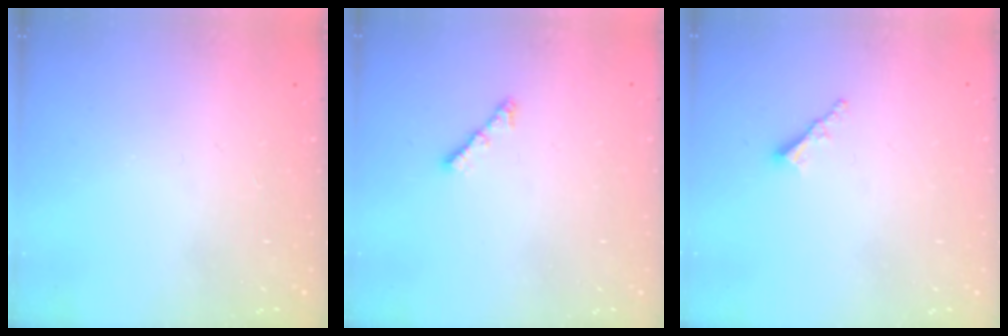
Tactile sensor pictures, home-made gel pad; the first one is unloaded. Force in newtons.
{"total": 3.0, "press": 2.9, "slide": 0.6}
{"total": 2.5, "press": 2.5, "slide": 0.3}